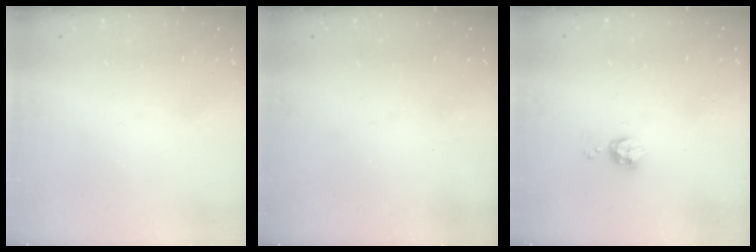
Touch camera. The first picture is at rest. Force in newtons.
{"total": 0.0}
{"total": 6.1, "press": 6.1, "slide": 0.6}